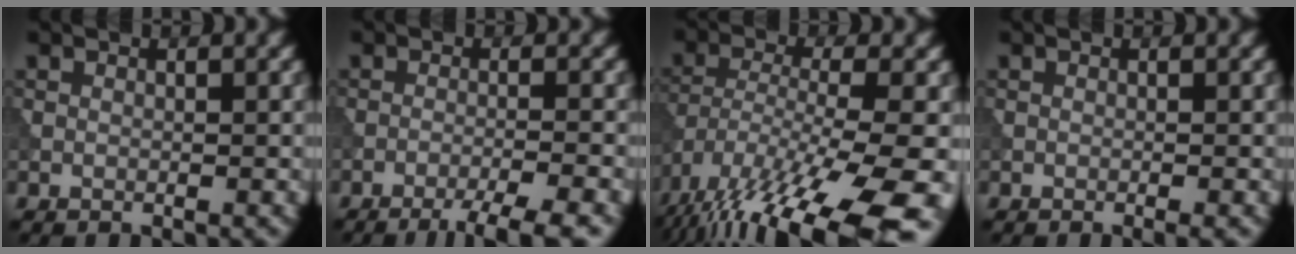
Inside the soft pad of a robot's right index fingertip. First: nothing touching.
{"total": 4.8, "force": [-3.3, 0.6, 3.4], "torque": [-0.052, 0.002, -0.061]}
{"total": 16.4, "force": [-10.8, 4.1, 11.6], "torque": [-0.236, -0.040, -0.162]}
{"total": 0.8, "force": [-0.3, 0.1, 0.7], "torque": [-0.008, -0.003, -0.007]}